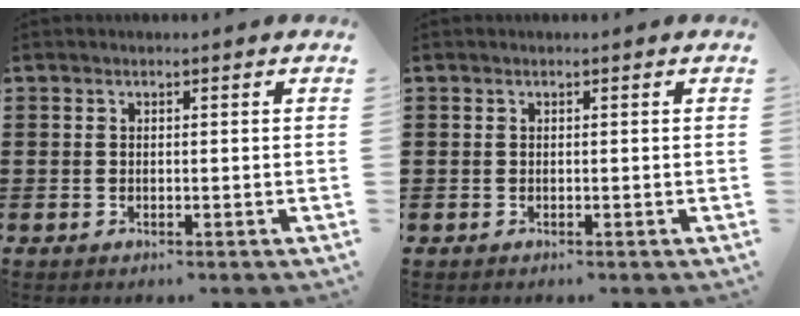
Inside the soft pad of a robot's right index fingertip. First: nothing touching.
{"total": 0.0}